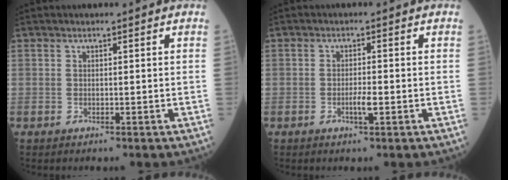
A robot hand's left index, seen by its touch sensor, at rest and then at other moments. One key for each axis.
{"total": 2.0, "fx": -0.9, "fy": 0.1, "fz": 1.8, "tx": -0.033, "ty": -0.005, "tz": -0.016}